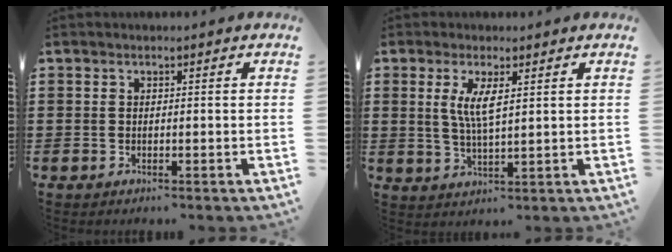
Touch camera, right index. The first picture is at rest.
{"total": 4.7, "force": [1.3, 1.1, 4.4], "torque": [-0.091, 0.001, 0.022]}